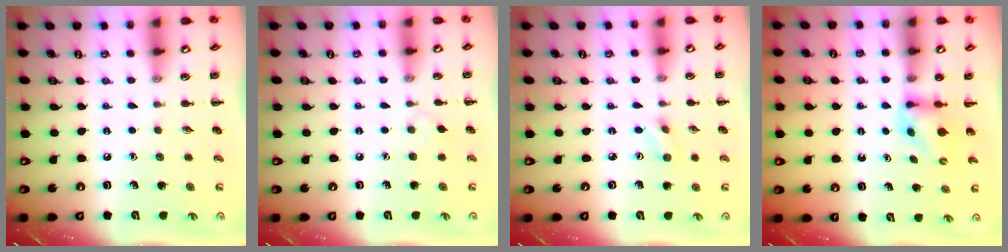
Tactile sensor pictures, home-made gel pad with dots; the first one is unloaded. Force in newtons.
{"total": 2.9, "press": 2.7, "slide": 1.2}
{"total": 2.5, "press": 2.4, "slide": 0.9}
{"total": 3.6, "press": 3.3, "slide": 1.4}